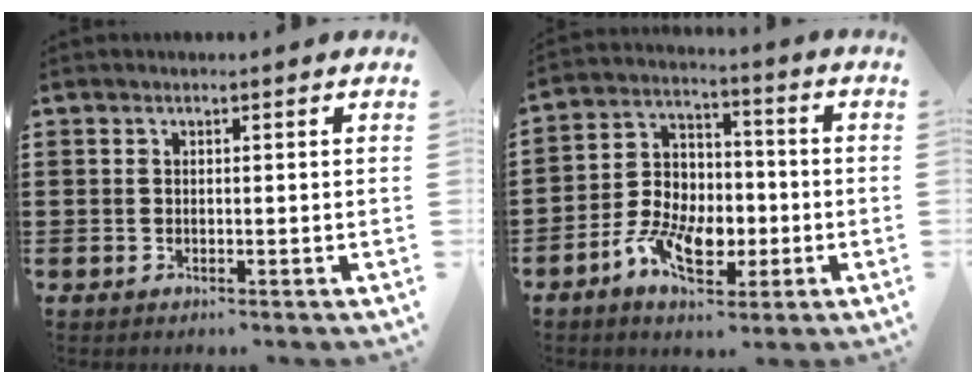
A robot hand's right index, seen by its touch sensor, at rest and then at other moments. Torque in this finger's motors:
{"motor_torque": [1.59, 0.55, 0.95, 0.21]}